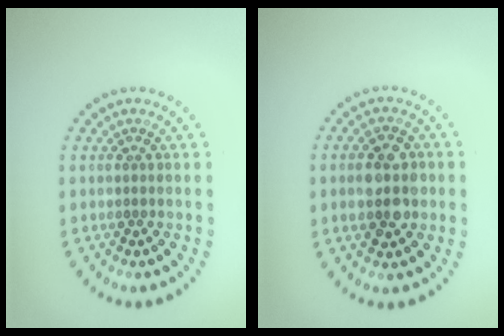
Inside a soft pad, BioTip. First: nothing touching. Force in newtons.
{"total": 4.5, "press": 4.5, "slide": 0.1}